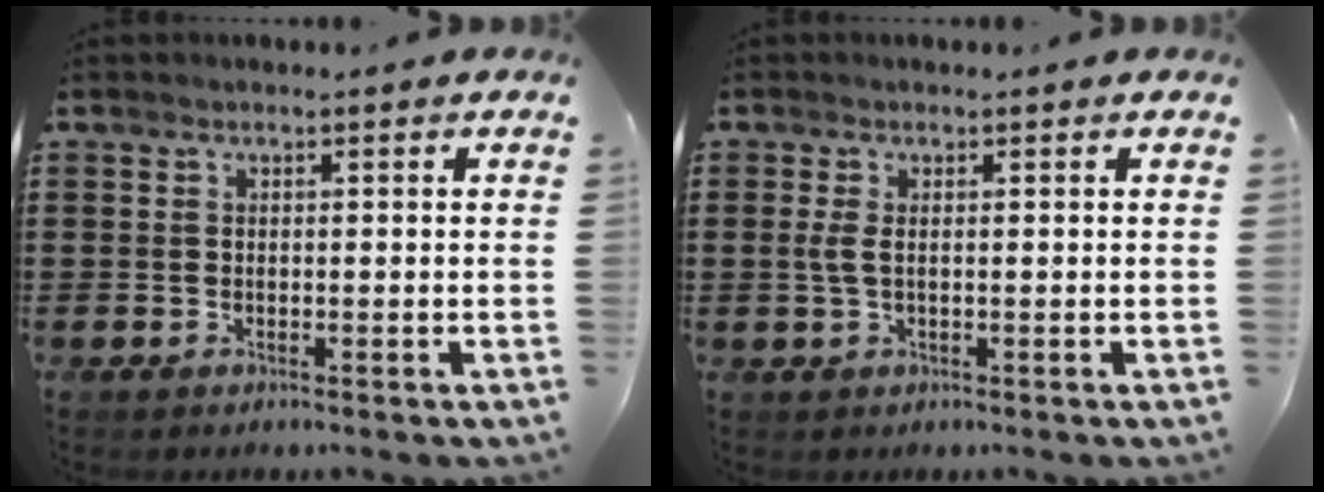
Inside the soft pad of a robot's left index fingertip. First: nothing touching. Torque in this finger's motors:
{"motor_torque": [0.15, -0.04, 0.04, 0.01]}